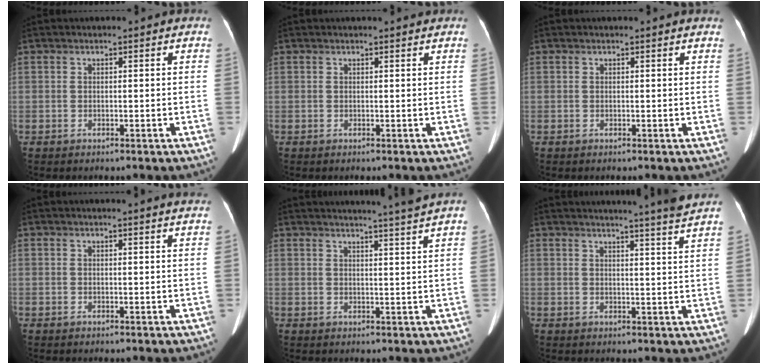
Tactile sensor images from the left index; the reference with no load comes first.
{"total": 1.3, "force": [1.3, -0.1, 0.3], "torque": [-0.010, 0.002, 0.016]}
{"total": 1.0, "force": [0.9, 0.0, 0.2], "torque": [-0.012, 0.000, 0.003]}
{"total": 3.3, "force": [3.1, -0.5, 1.0], "torque": [-0.015, -0.001, 0.024]}
{"total": 7.8, "force": [7.0, -2.2, 2.5], "torque": [-0.034, -0.020, 0.083]}
{"total": 9.9, "force": [9.0, -2.1, 3.6], "torque": [-0.048, -0.028, 0.096]}